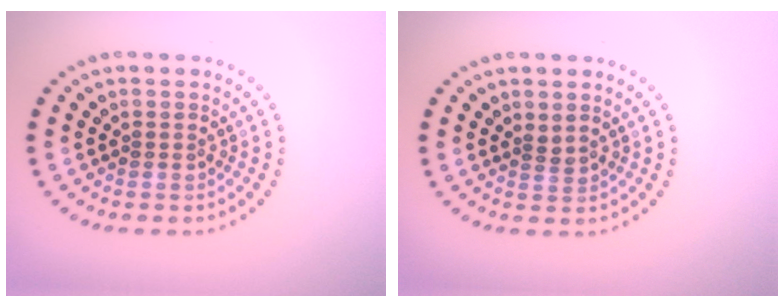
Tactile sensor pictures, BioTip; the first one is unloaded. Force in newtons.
{"total": 0.7, "press": 0.5, "slide": 0.6}